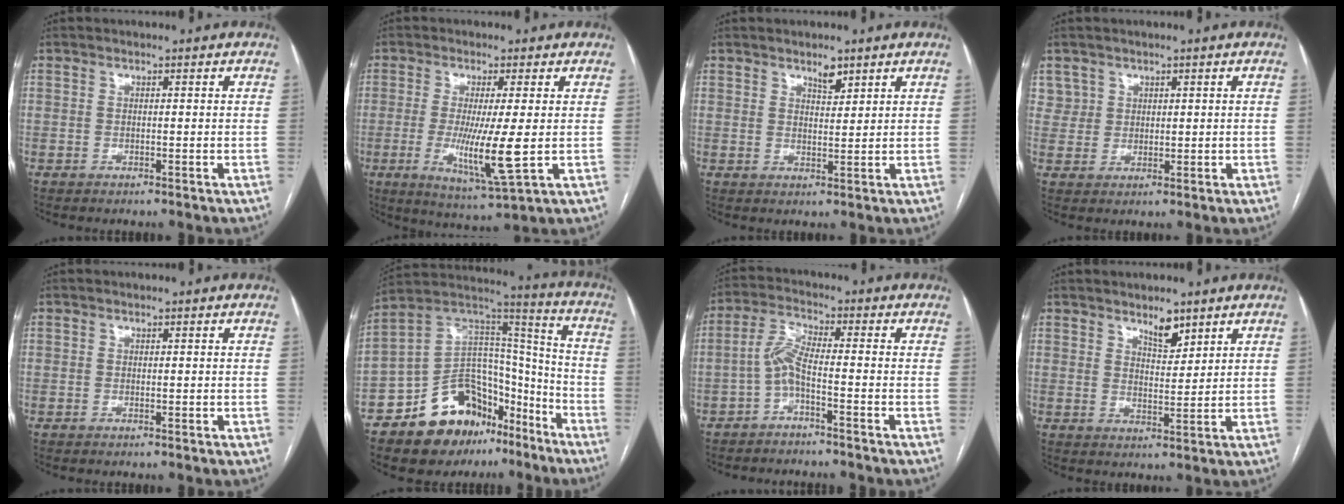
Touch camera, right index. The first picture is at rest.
{"total": 9.7, "force": [-1.2, 0.2, 9.7], "torque": [-0.184, -0.034, -0.020]}
{"total": 2.5, "force": [1.9, 0.7, 1.4], "torque": [-0.027, -0.004, 0.035]}
{"total": 3.1, "force": [1.7, 2.5, -0.3], "torque": [0.019, 0.005, 0.030]}
{"total": 0.0}
{"total": 19.8, "force": [-13.0, 11.4, 9.5], "torque": [-0.143, 0.078, -0.207]}
{"total": 4.5, "force": [-2.0, 0.3, 4.1], "torque": [-0.087, 0.017, -0.041]}
{"total": 4.0, "force": [3.1, 1.3, 2.1], "torque": [-0.036, -0.006, 0.054]}